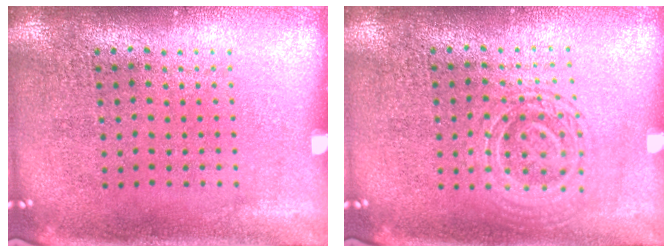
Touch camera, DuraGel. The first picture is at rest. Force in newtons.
{"total": 1.4, "press": 1.3, "slide": 0.3}